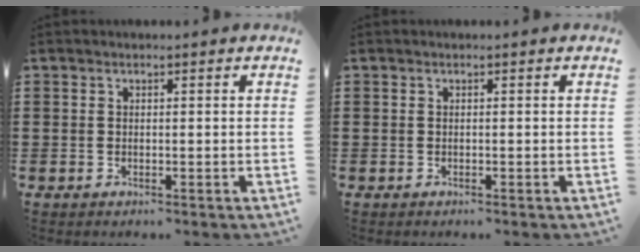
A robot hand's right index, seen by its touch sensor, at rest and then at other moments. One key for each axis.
{"total": 0.0}